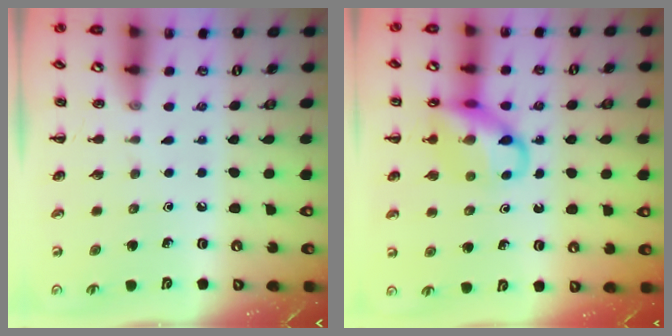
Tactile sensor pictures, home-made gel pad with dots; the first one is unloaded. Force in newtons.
{"total": 13.8, "press": 13.7, "slide": 1.8}